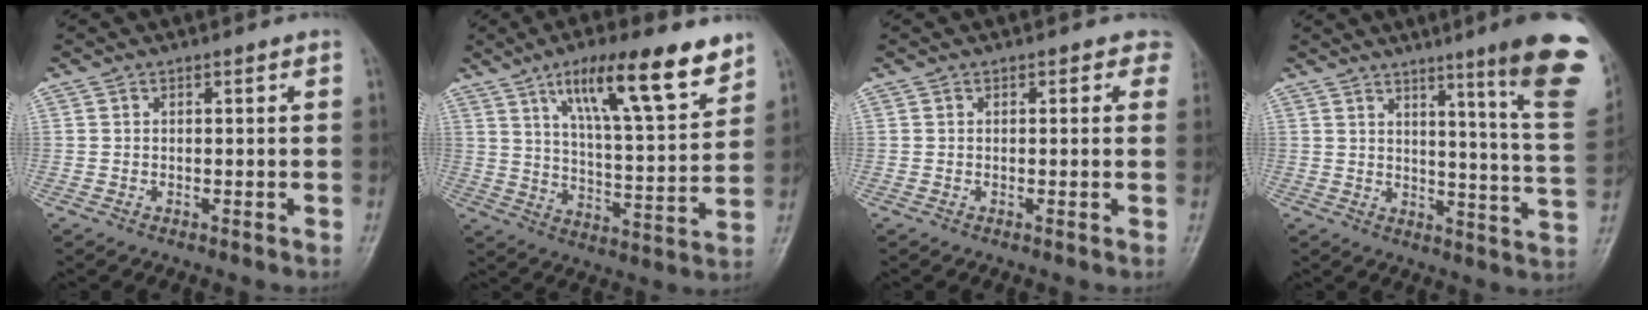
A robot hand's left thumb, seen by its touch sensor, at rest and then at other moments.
{"total": 17.5, "force": [10.8, 4.3, 13.2], "torque": [-0.185, -0.049, 0.179]}
{"total": 2.4, "force": [1.3, 1.8, 1.1], "torque": [0.022, -0.001, 0.001]}
{"total": 18.6, "force": [10.1, 0.9, 15.5], "torque": [-0.177, -0.063, 0.125]}